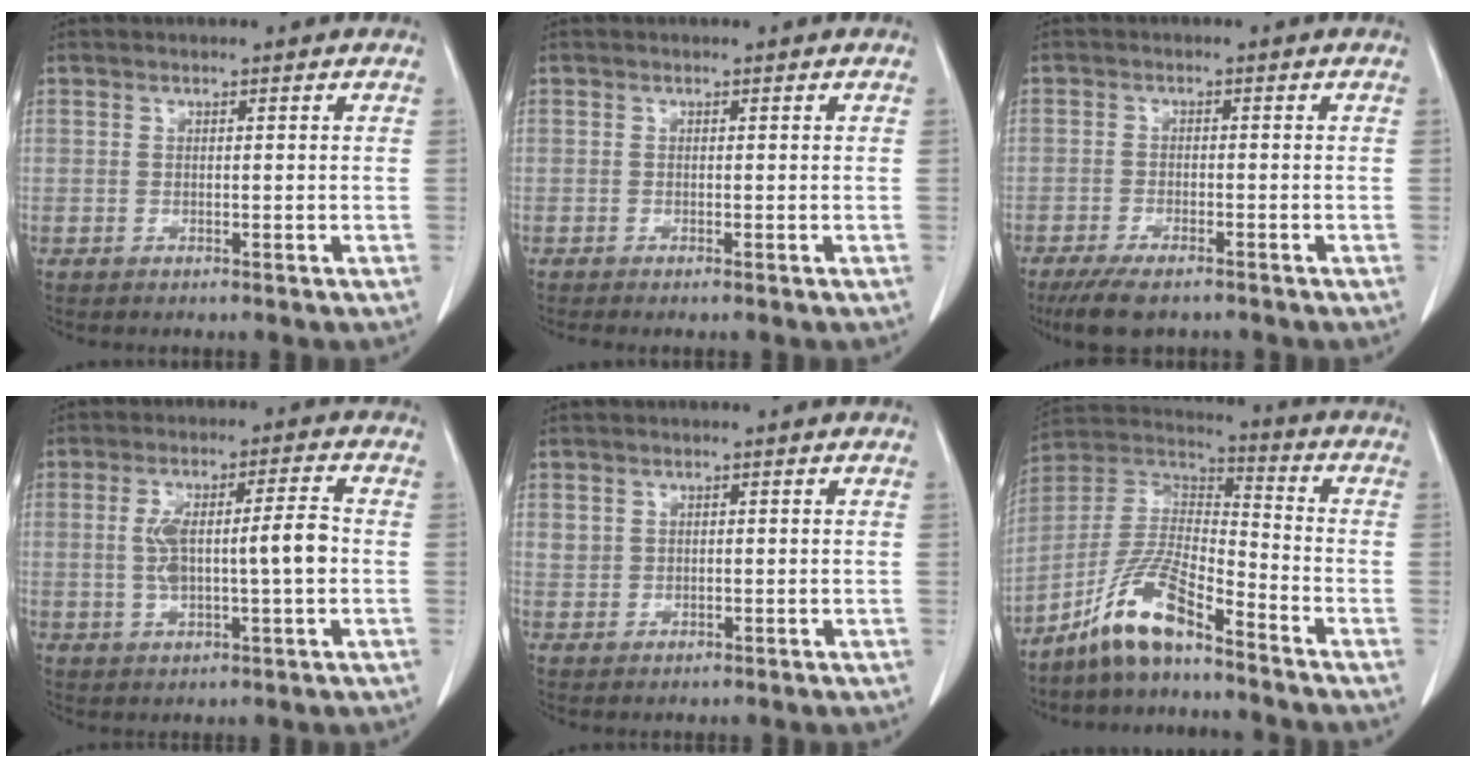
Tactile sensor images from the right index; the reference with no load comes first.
{"total": 0.6, "force": [-0.5, 0.0, 0.3], "torque": [-0.007, -0.002, -0.010]}
{"total": 6.3, "force": [-4.8, 1.7, 3.6], "torque": [-0.063, -0.011, -0.078]}
{"total": 8.8, "force": [-0.2, 1.7, 8.7], "torque": [-0.162, 0.019, 0.000]}
{"total": 1.8, "force": [0.6, 1.6, 0.6], "torque": [-0.008, 0.005, 0.014]}
{"total": 11.1, "force": [-8.0, 2.1, 7.3], "torque": [-0.163, 0.010, -0.156]}